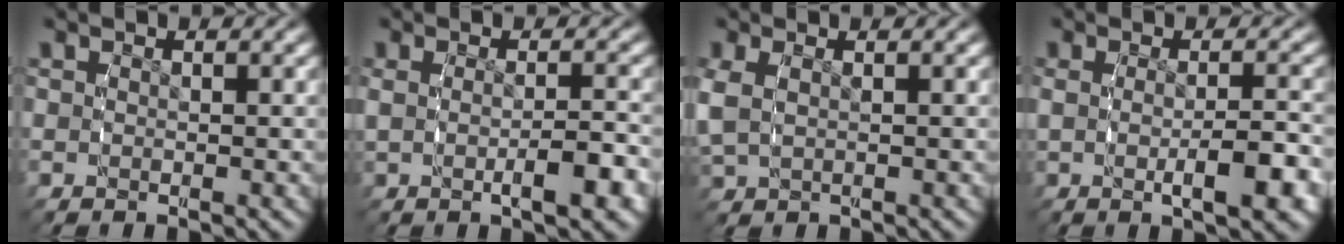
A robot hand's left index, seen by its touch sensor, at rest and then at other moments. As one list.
[{"total": 3.3, "force": [-0.7, 0.6, 3.1], "torque": [-0.048, -0.002, -0.009]}, {"total": 2.1, "force": [0.3, 1.2, 1.7], "torque": [-0.051, -0.007, 0.022]}, {"total": 4.1, "force": [-0.9, 0.9, 3.9], "torque": [-0.061, -0.006, -0.012]}]